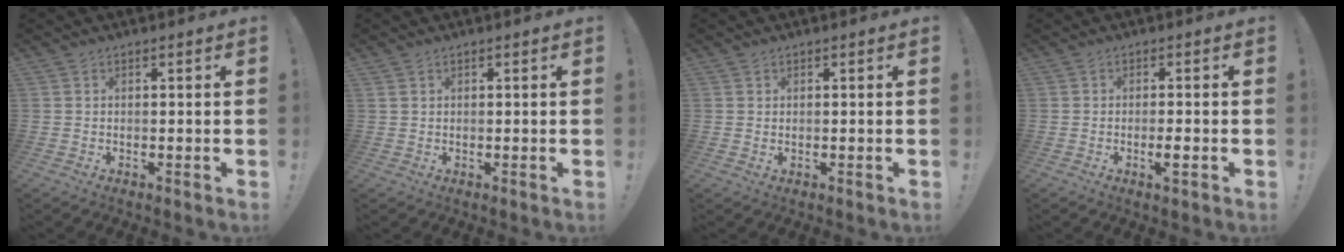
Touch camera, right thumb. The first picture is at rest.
{"total": 1.0, "force": [0.6, 0.5, 0.5], "torque": [-0.013, 0.003, 0.013]}
{"total": 0.7, "force": [0.6, 0.2, 0.0], "torque": [0.005, -0.002, 0.012]}
{"total": 2.7, "force": [-0.8, 0.2, 2.5], "torque": [-0.035, -0.003, -0.014]}